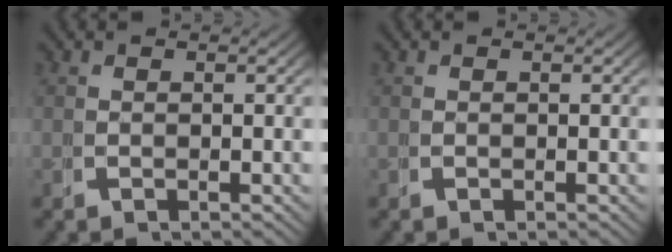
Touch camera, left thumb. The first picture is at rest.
{"total": 0.0}